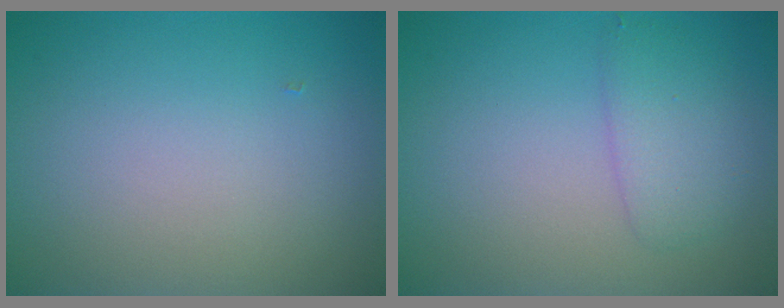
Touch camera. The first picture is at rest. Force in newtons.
{"total": 2.4, "press": 2.4, "slide": 0.1}